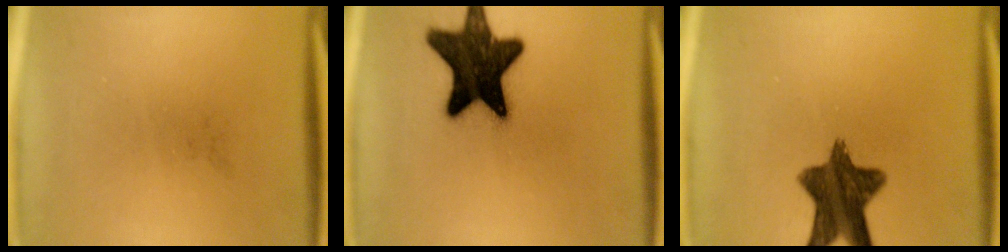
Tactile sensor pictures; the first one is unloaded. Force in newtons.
{"total": 17.9}
{"total": 11.3}